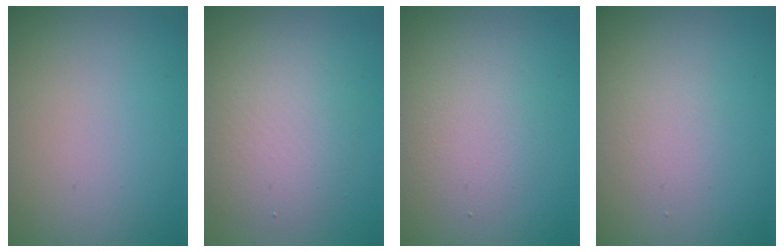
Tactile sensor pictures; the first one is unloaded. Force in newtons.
{"total": 3.5, "press": 3.5, "slide": 0.2}
{"total": 2.8, "press": 2.8, "slide": 0.1}
{"total": 1.6, "press": 1.6, "slide": 0.2}